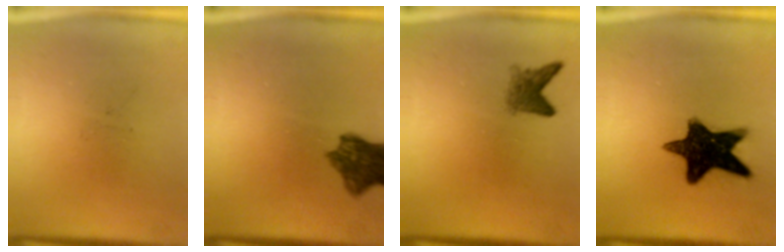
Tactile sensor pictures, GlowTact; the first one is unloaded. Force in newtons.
{"total": 7.7}
{"total": 2.6}
{"total": 14.8}